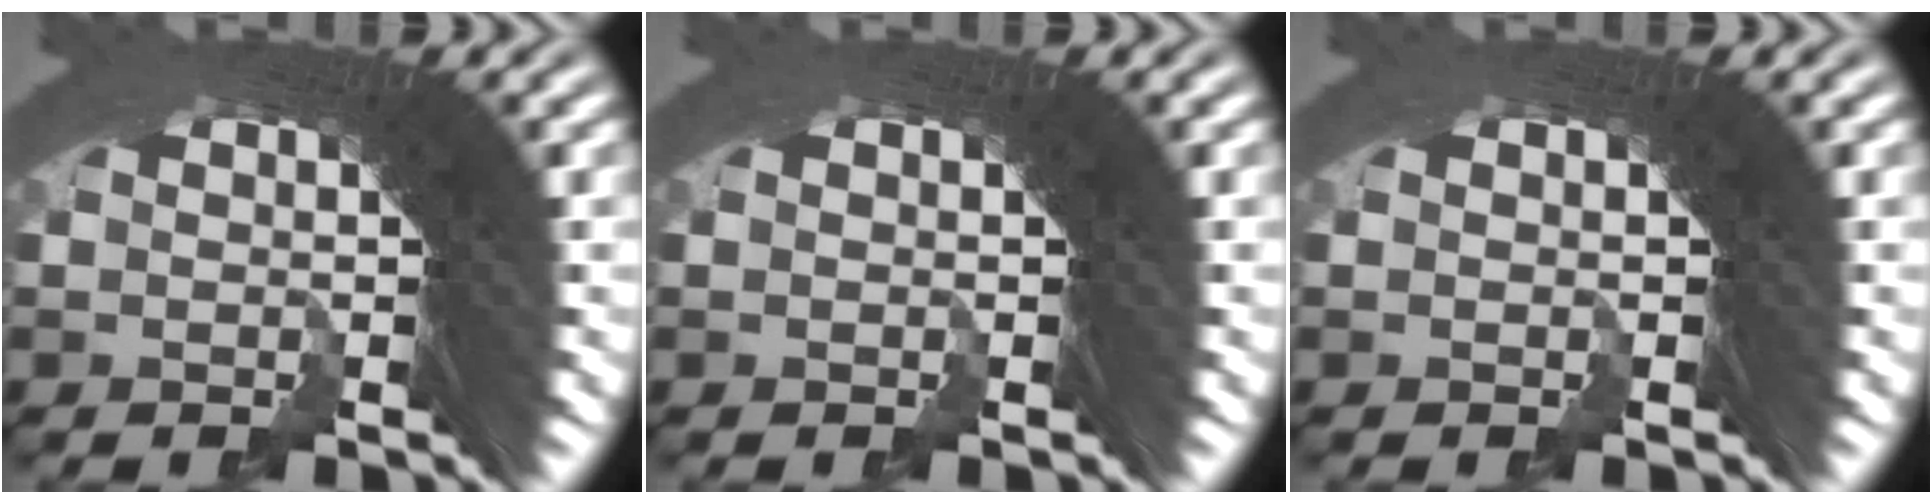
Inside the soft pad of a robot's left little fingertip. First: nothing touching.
{"total": 0.0}
{"total": 0.0}